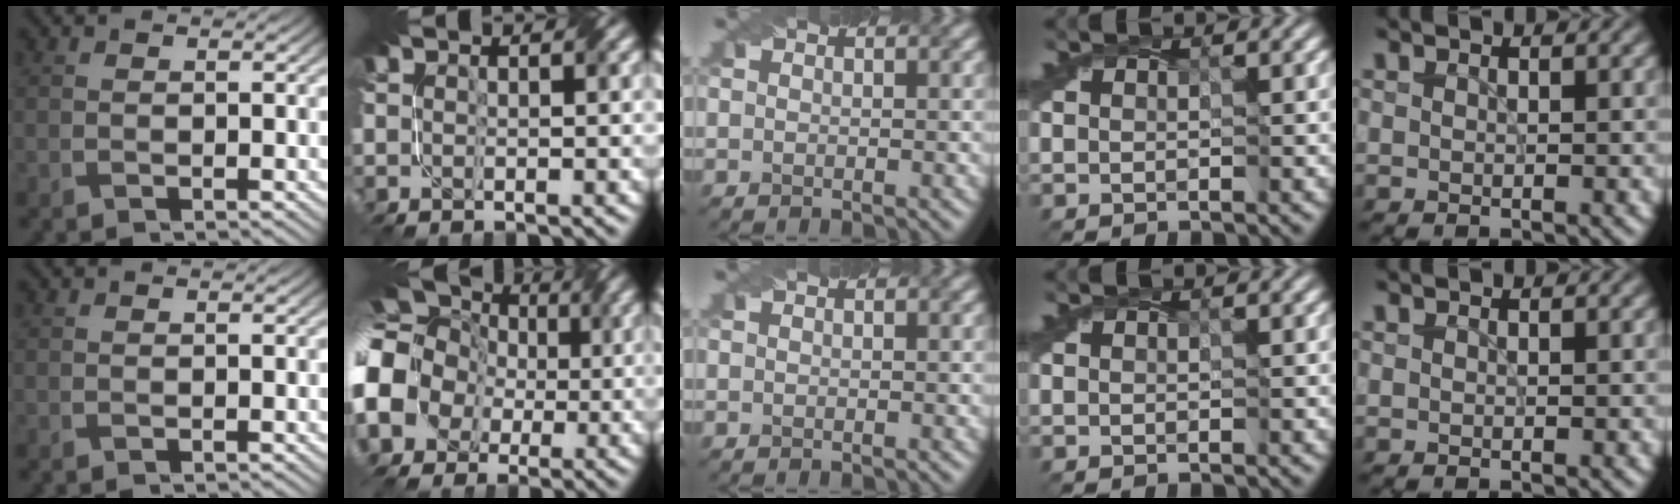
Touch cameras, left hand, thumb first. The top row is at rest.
{"index": {"total": 16.2, "force": [0.1, 14.3, 7.5], "torque": [-0.207, 0.003, -0.048]}}